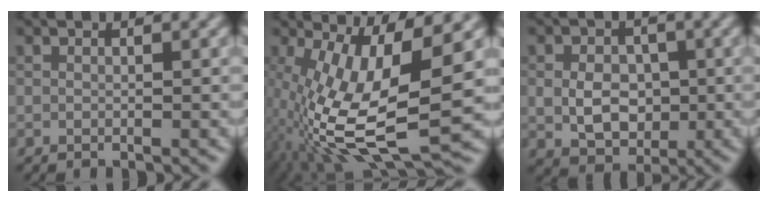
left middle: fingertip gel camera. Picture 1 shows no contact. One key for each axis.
{"total": 12.4, "fx": -2.2, "fy": 4.0, "fz": 11.5, "tx": -0.238, "ty": -0.010, "tz": -0.035}
{"total": 4.4, "fx": -0.3, "fy": 3.4, "fz": 2.9, "tx": -0.052, "ty": -0.004, "tz": -0.003}